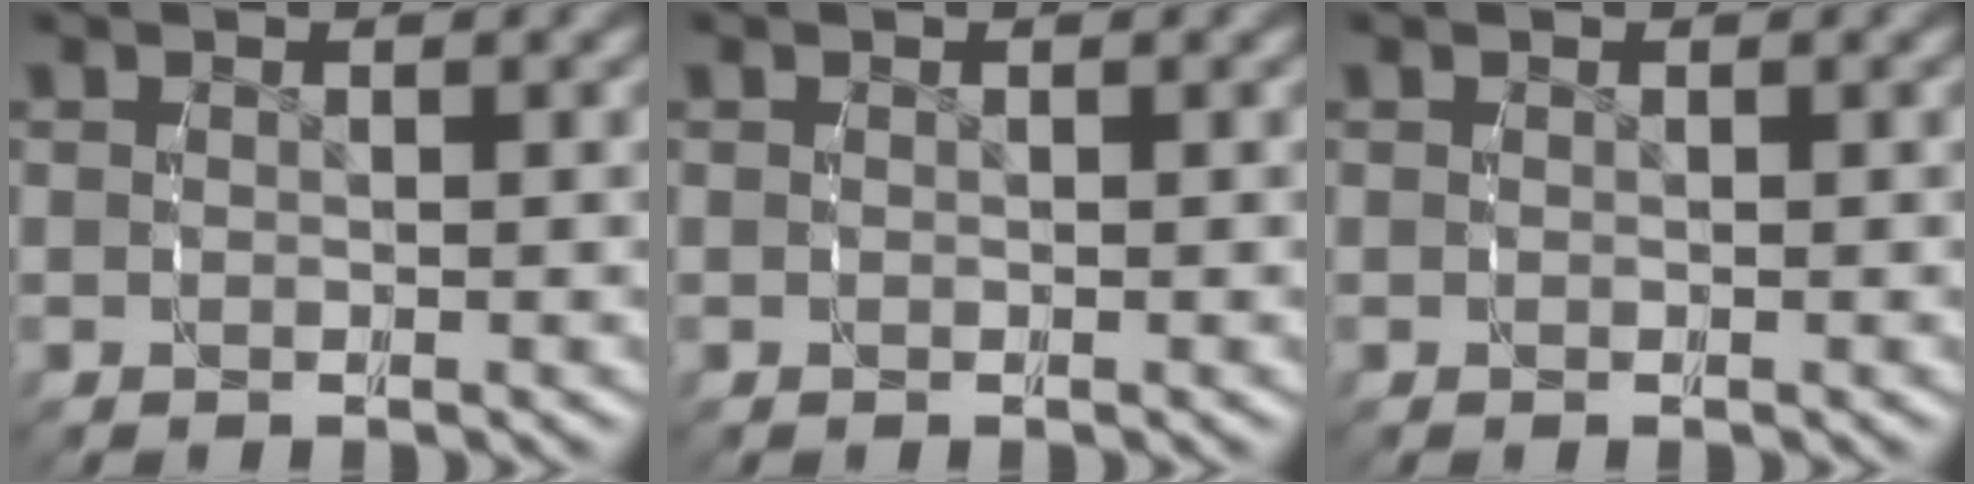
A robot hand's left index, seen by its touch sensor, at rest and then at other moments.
{"total": 0.0}
{"total": 0.0}